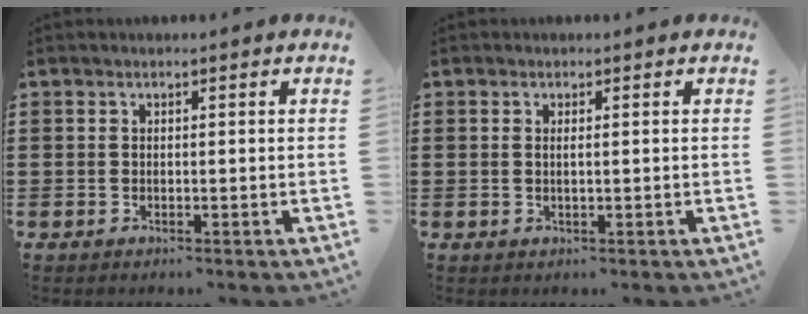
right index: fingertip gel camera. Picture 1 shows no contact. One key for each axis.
{"total": 0.9, "fx": 0.0, "fy": 0.0, "fz": 0.9, "tx": -0.017, "ty": -0.003, "tz": 0.001}